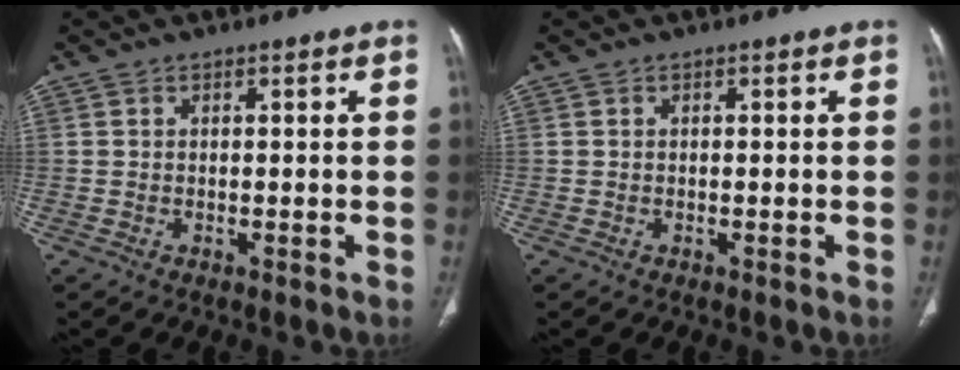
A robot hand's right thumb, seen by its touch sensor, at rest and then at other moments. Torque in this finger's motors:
{"motor_torque": [0.13, 0.12, -0.08, 0.02, 0.04]}